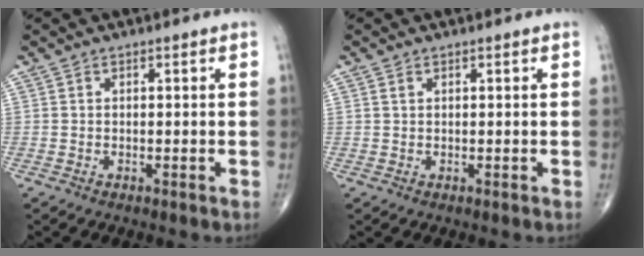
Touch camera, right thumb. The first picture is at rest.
{"total": 0.7, "force": [0.4, 0.5, 0.4], "torque": [-0.009, 0.002, 0.008]}